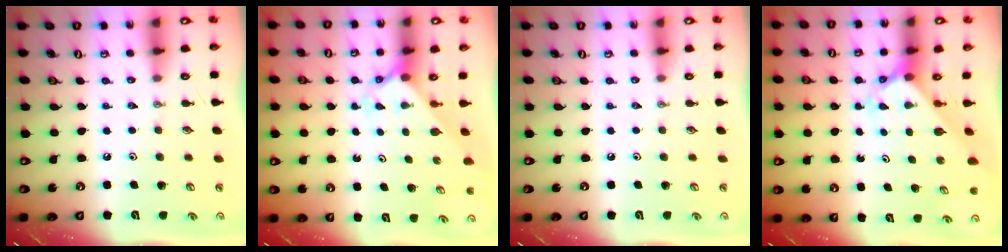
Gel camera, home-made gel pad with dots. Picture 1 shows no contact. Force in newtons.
{"total": 2.1, "press": 2.1, "slide": 0.2}
{"total": 0.0}
{"total": 1.8, "press": 1.8, "slide": 0.1}